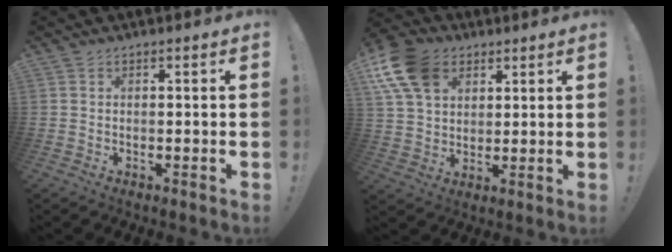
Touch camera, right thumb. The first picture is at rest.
{"total": 15.6, "force": [6.7, 11.1, 8.6], "torque": [-0.171, -0.025, 0.130]}